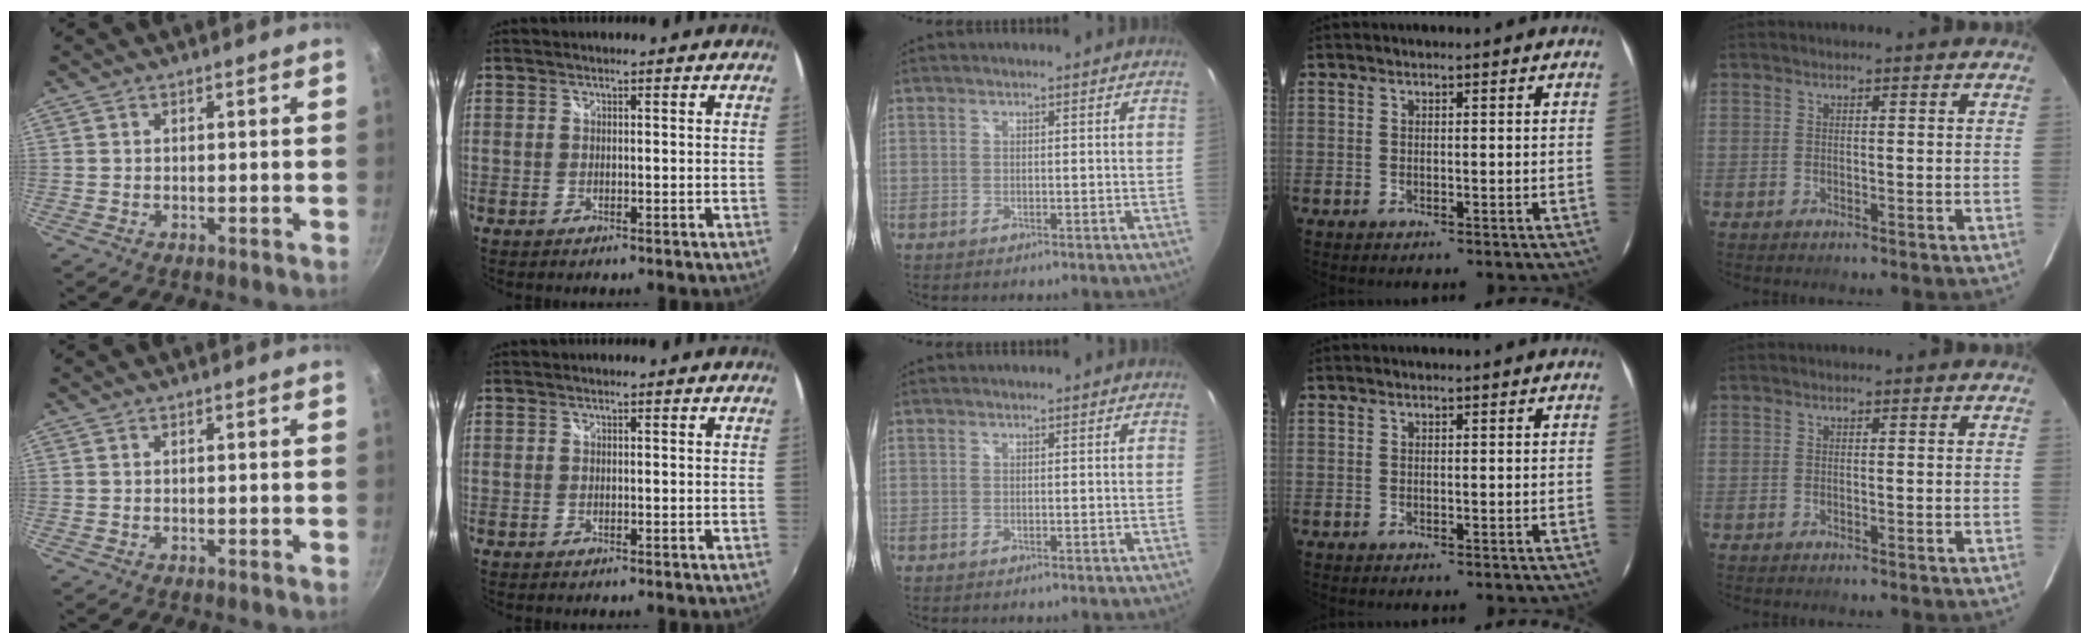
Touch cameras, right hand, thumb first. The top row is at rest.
{}